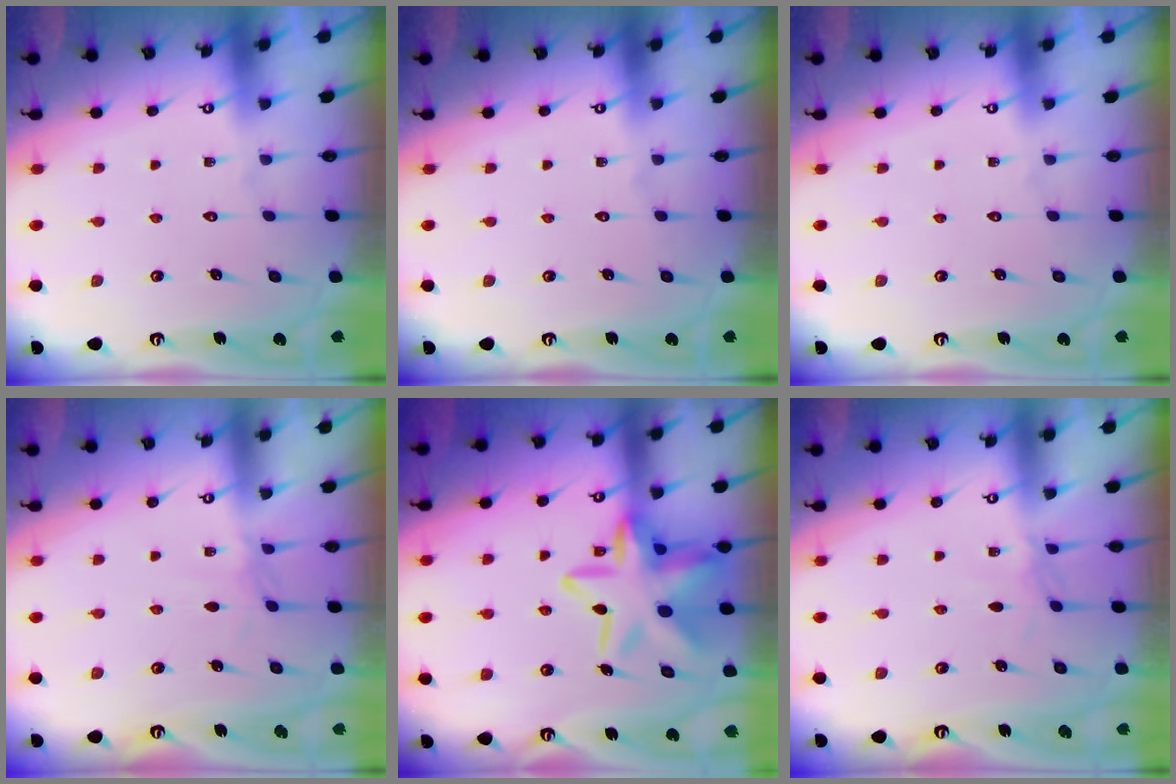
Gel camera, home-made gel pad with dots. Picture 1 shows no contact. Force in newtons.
{"total": 0.0}
{"total": 0.0}
{"total": 2.1, "press": 2.1, "slide": 0.5}
{"total": 18.7, "press": 18.7, "slide": 1.6}
{"total": 2.3, "press": 2.3, "slide": 0.5}